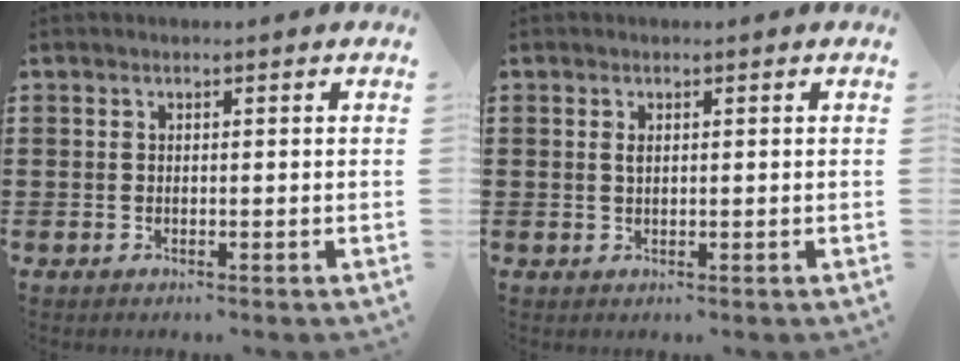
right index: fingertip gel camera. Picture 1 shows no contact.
{"total": 1.0, "force": [0.3, 0.4, 0.9], "torque": [-0.019, 0.001, 0.006]}